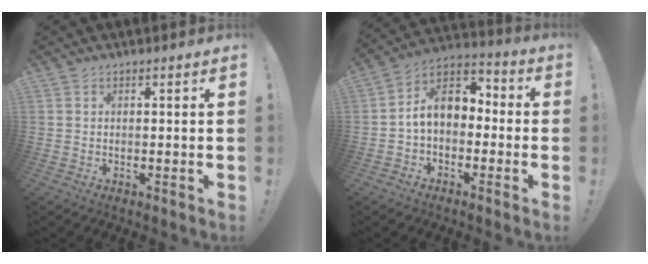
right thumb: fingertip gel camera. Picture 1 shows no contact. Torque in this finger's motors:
{"motor_torque": [1.94, 2.20, 0.55, -0.83, 0.11]}